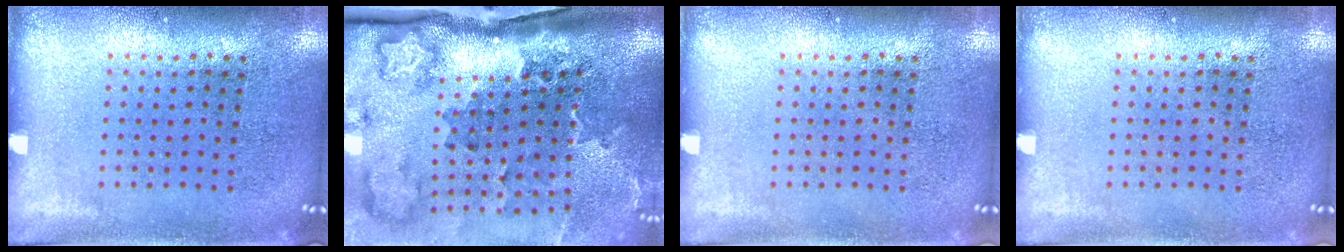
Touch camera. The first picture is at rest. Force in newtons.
{"total": 3.8, "press": 2.5, "slide": 2.8}
{"total": 0.0}
{"total": 0.0}